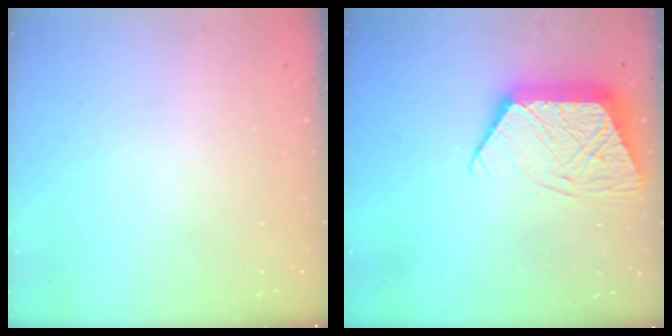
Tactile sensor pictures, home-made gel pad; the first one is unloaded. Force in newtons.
{"total": 13.5, "press": 13.4, "slide": 1.0}